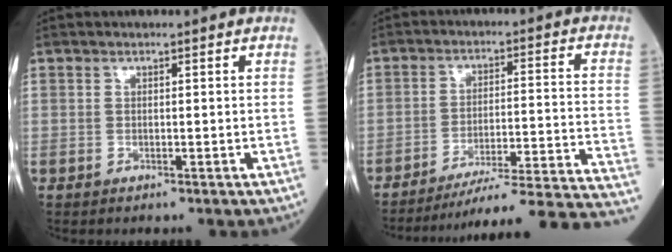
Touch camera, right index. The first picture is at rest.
{"total": 23.1, "force": [-21.2, -1.9, 9.0], "torque": [-0.055, -0.016, -0.285]}